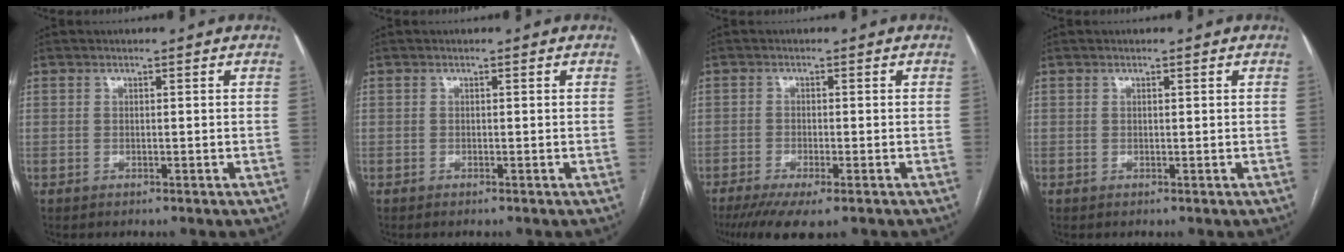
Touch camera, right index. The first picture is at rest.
{"total": 0.0}
{"total": 7.9, "force": [-5.7, 1.3, 5.4], "torque": [-0.082, -0.018, -0.089]}
{"total": 0.0}